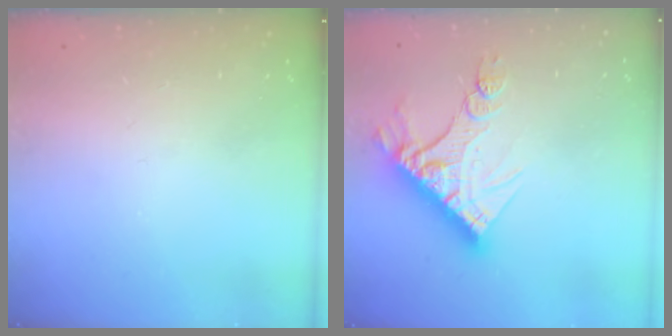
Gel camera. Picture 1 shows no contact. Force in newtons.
{"total": 14.4, "press": 14.4, "slide": 1.1}